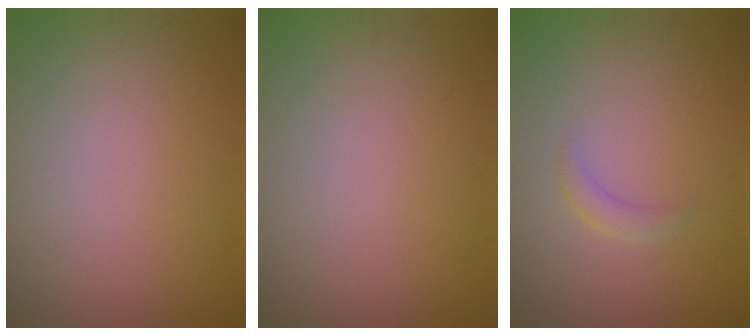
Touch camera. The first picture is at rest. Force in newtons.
{"total": 0.0}
{"total": 1.2, "press": 1.2, "slide": 0.1}